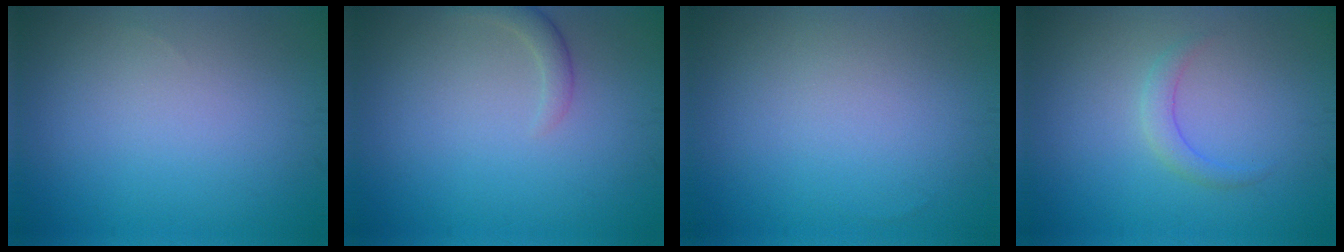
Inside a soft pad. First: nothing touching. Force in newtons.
{"total": 1.4, "press": 1.4, "slide": 0.1}
{"total": 0.0}
{"total": 1.5, "press": 1.5, "slide": 0.0}